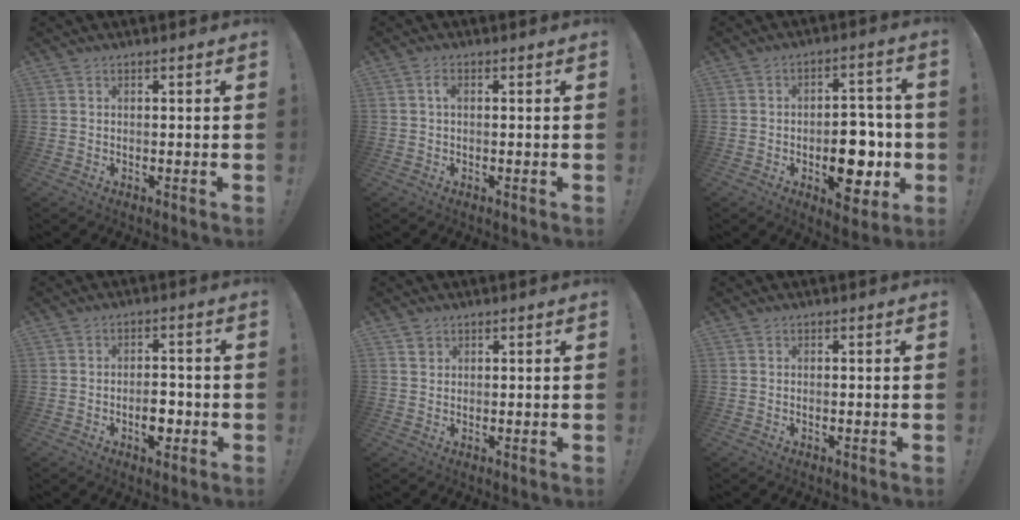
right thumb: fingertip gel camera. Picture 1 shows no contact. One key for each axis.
{"total": 1.7, "fx": 0.1, "fy": 0.9, "fz": 1.5, "tx": -0.030, "ty": 0.006, "tz": 0.001}
{"total": 15.0, "fx": -3.9, "fy": 9.0, "fz": 11.4, "tx": -0.121, "ty": 0.024, "tz": -0.052}
{"total": 6.2, "fx": -2.2, "fy": 3.6, "fz": 4.6, "tx": -0.062, "ty": 0.009, "tz": -0.038}
{"total": 1.5, "fx": 1.1, "fy": 1.1, "fz": 0.2, "tx": 0.009, "ty": -0.006, "tz": 0.019}
{"total": 0.0}